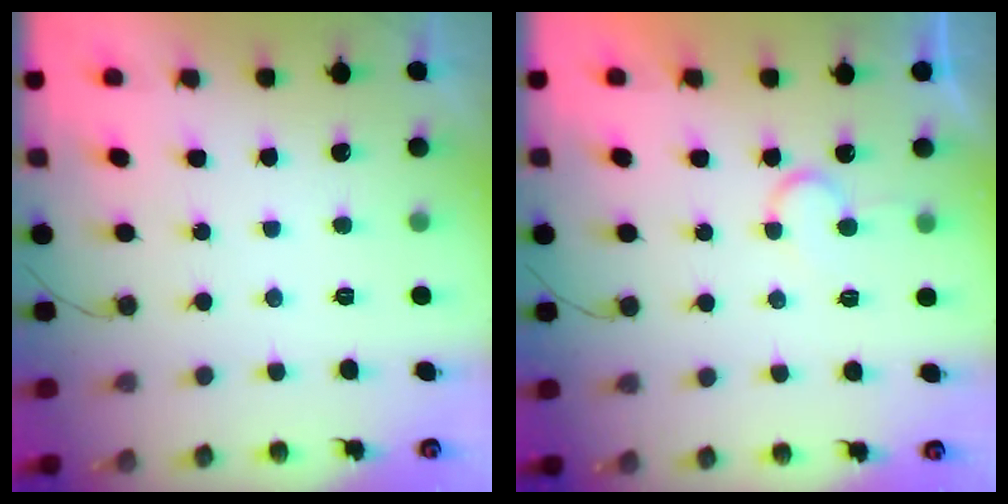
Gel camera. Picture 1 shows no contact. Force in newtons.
{"total": 6.0, "press": 6.0, "slide": 0.6}